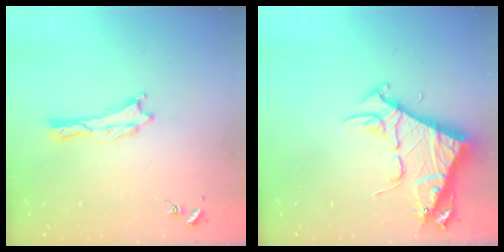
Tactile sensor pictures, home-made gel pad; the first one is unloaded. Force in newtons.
{"total": 7.9, "press": 7.9, "slide": 0.9}